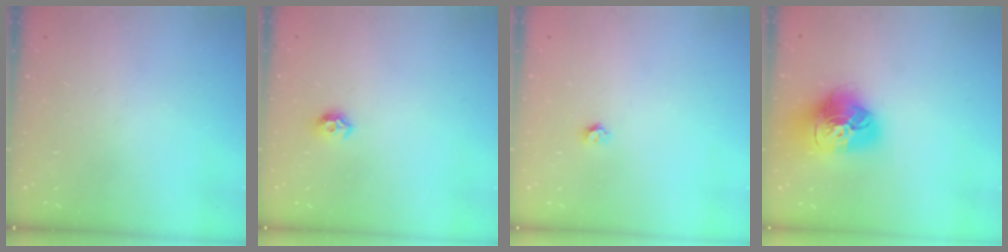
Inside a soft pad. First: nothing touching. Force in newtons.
{"total": 7.2, "press": 7.2, "slide": 1.0}
{"total": 3.2, "press": 3.2, "slide": 0.3}
{"total": 18.3, "press": 18.2, "slide": 2.1}